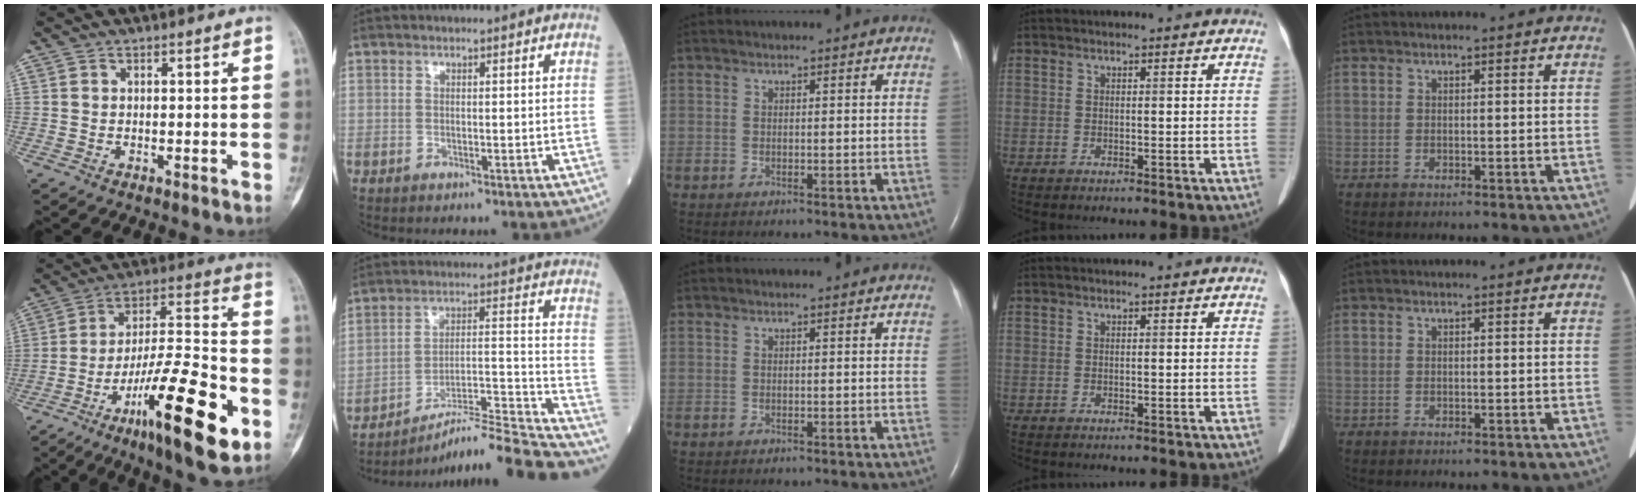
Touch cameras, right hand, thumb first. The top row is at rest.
{"thumb": {"total": 23.3, "force": [-10.5, 5.5, 20.1], "torque": [-0.333, 0.054, -0.169]}, "index": {"total": 20.5, "force": [-19.0, -0.6, 7.6], "torque": [-0.089, 0.019, -0.281]}}